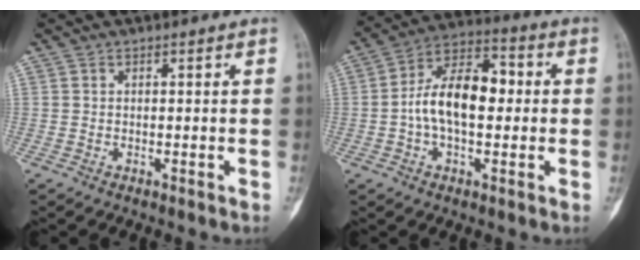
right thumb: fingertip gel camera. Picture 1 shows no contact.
{"total": 13.6, "force": [-0.2, 7.7, 11.2], "torque": [-0.185, 0.035, -0.013]}